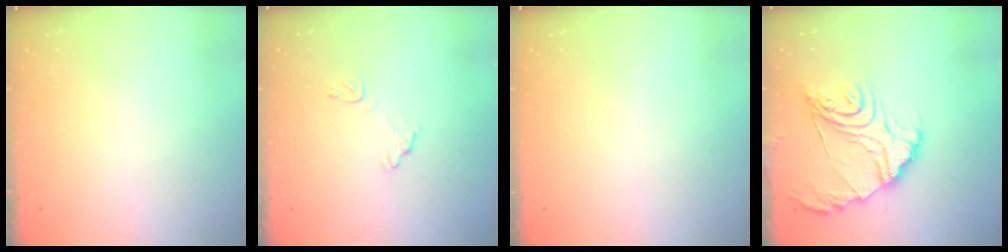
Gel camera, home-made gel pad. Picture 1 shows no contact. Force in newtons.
{"total": 8.7, "press": 8.6, "slide": 0.6}
{"total": 0.0}
{"total": 15.7, "press": 15.6, "slide": 1.1}